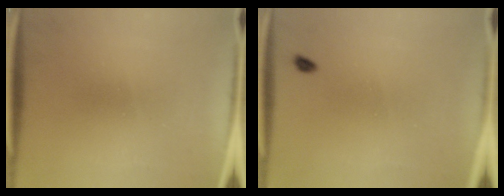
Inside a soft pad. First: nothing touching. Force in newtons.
{"total": 1.1}